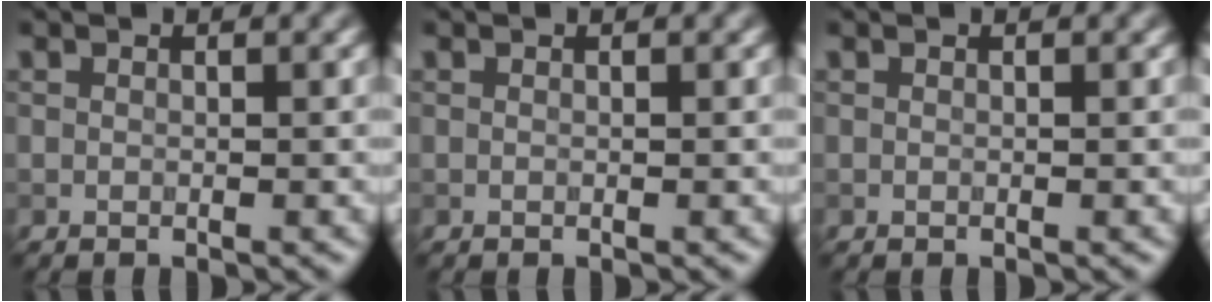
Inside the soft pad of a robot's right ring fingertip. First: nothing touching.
{"total": 0.0}
{"total": 0.0}